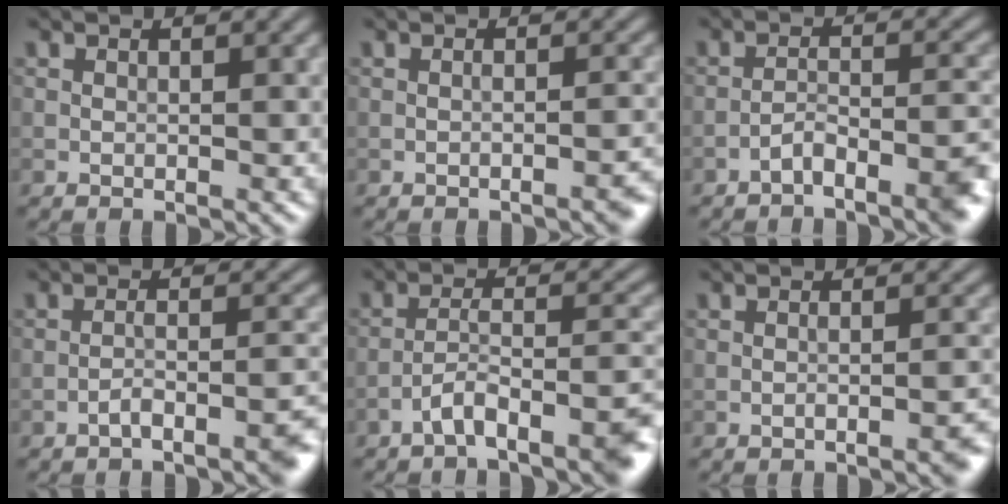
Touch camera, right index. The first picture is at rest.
{"total": 1.6, "force": [-1.0, 0.2, 1.2], "torque": [-0.015, 0.005, -0.014]}
{"total": 4.1, "force": [-2.9, 1.0, 2.8], "torque": [-0.045, 0.008, -0.053]}
{"total": 3.5, "force": [-2.4, 0.7, 2.5], "torque": [-0.038, 0.010, -0.045]}
{"total": 5.9, "force": [-4.0, 1.1, 4.2], "torque": [-0.063, 0.008, -0.071]}
{"total": 2.0, "force": [-1.3, 0.4, 1.5], "torque": [-0.019, 0.007, -0.020]}